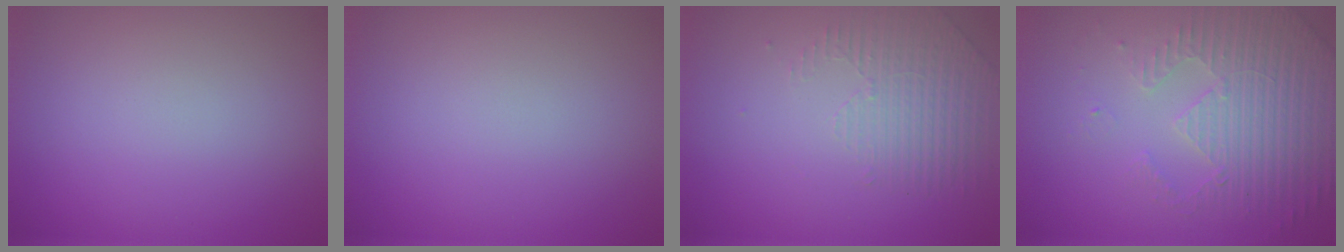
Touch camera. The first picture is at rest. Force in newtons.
{"total": 0.0}
{"total": 1.5, "press": 0.9, "slide": 1.2}
{"total": 5.0, "press": 3.7, "slide": 3.4}